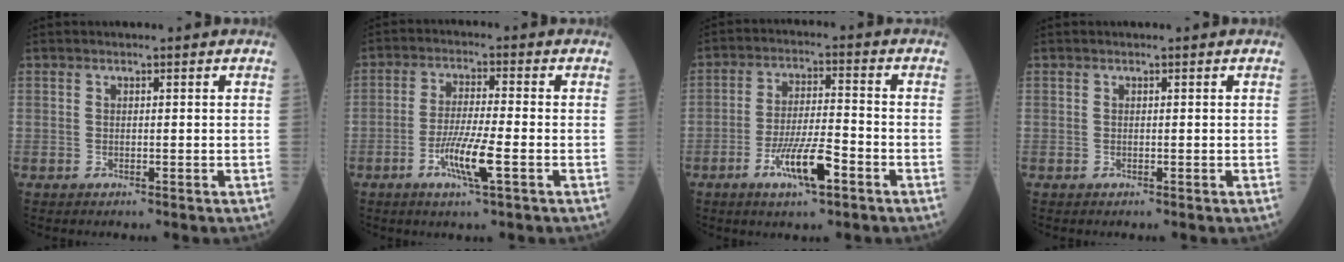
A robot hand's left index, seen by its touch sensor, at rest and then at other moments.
{"total": 6.6, "force": [-2.7, 0.1, 6.0], "torque": [-0.120, -0.014, -0.055]}
{"total": 8.2, "force": [-4.2, 1.3, 6.9], "torque": [-0.132, -0.008, -0.076]}
{"total": 0.0}